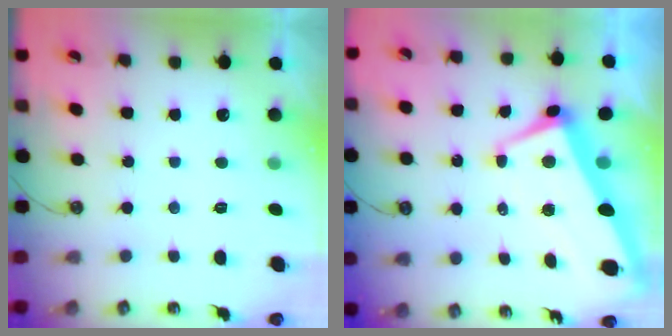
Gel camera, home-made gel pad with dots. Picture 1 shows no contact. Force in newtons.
{"total": 1.7, "press": 1.1, "slide": 1.3}